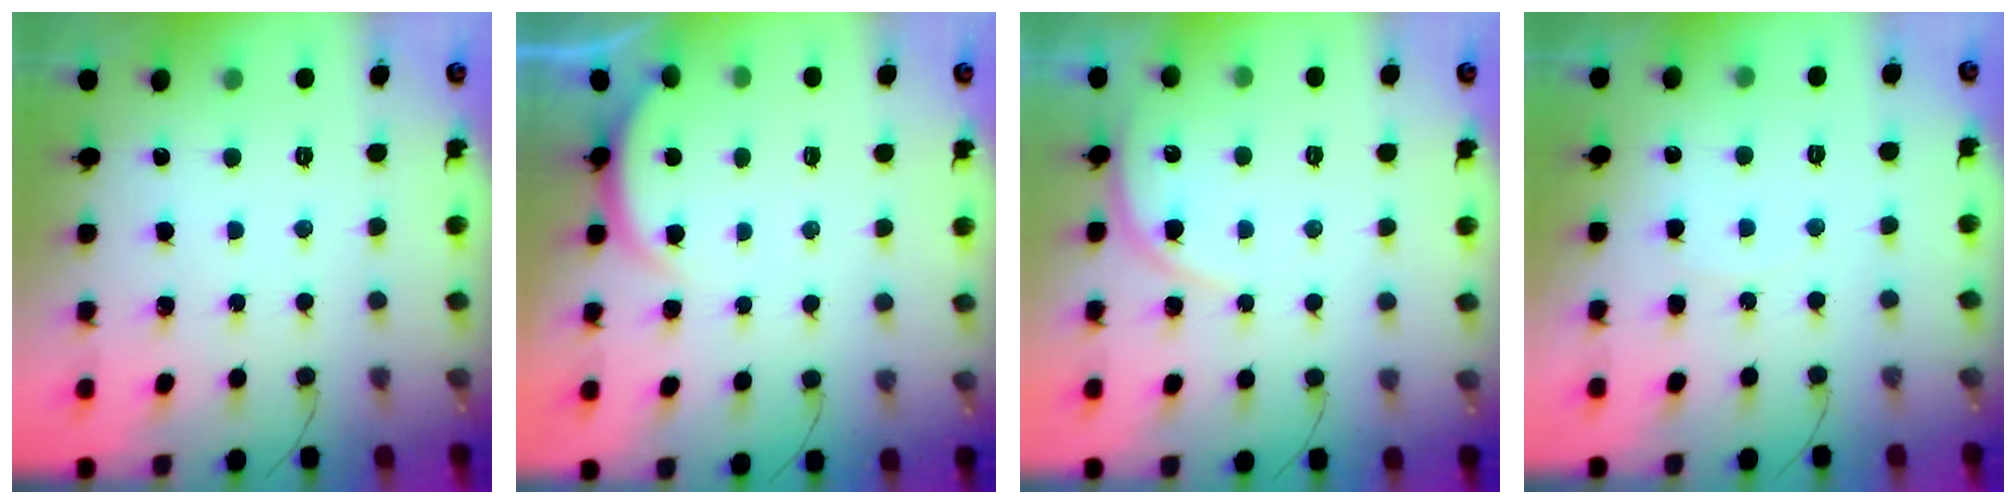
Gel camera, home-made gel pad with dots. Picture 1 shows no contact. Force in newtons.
{"total": 1.9, "press": 1.9, "slide": 0.5}
{"total": 5.8, "press": 5.8, "slide": 0.4}
{"total": 4.8, "press": 4.8, "slide": 0.6}